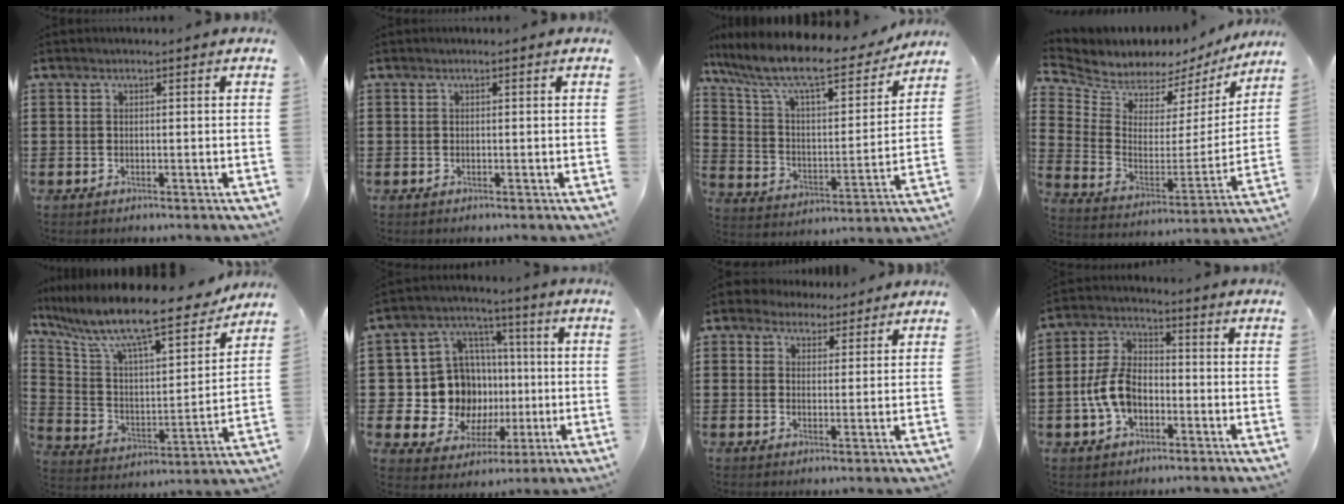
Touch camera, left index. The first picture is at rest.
{"total": 0.0}
{"total": 11.7, "force": [9.6, 1.9, 6.4], "torque": [-0.166, -0.059, 0.162]}
{"total": 5.2, "force": [4.9, 1.6, -0.4], "torque": [-0.032, -0.050, 0.084]}
{"total": 12.4, "force": [10.3, 1.5, 6.8], "torque": [-0.166, -0.074, 0.170]}
{"total": 13.5, "force": [0.1, 12.5, 5.3], "torque": [-0.129, 0.000, 0.018]}
{"total": 3.4, "force": [2.9, 1.8, 0.1], "torque": [-0.016, 0.005, 0.055]}
{"total": 8.3, "force": [-2.2, 5.3, 6.0], "torque": [-0.147, 0.007, -0.049]}